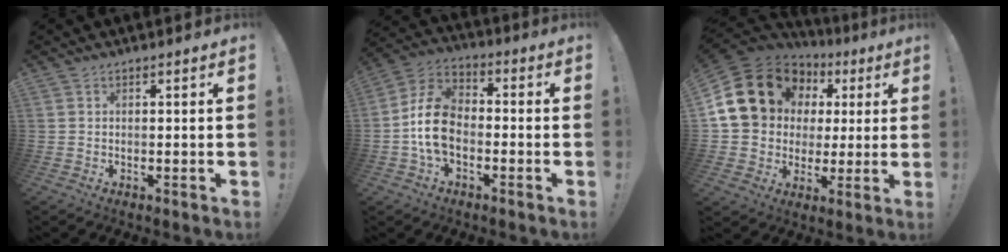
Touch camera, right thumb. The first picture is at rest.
{"total": 13.6, "force": [-2.9, 9.4, 9.4], "torque": [-0.176, 0.031, -0.051]}
{"total": 19.4, "force": [7.2, 15.5, 9.2], "torque": [-0.142, -0.026, 0.165]}